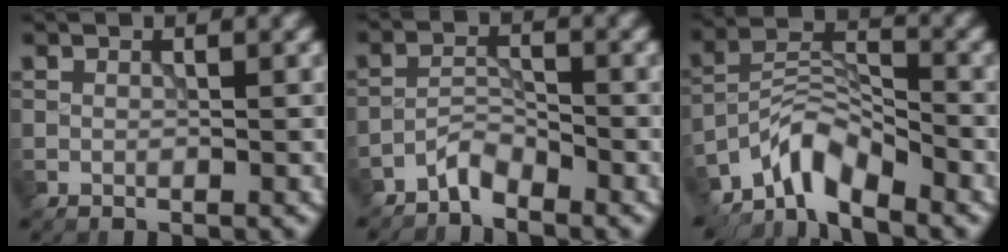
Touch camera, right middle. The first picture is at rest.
{"total": 2.1, "force": [-2.0, 0.5, 0.5], "torque": [-0.007, 0.011, -0.042]}
{"total": 5.0, "force": [-4.2, 1.5, 2.2], "torque": [-0.030, 0.004, -0.092]}